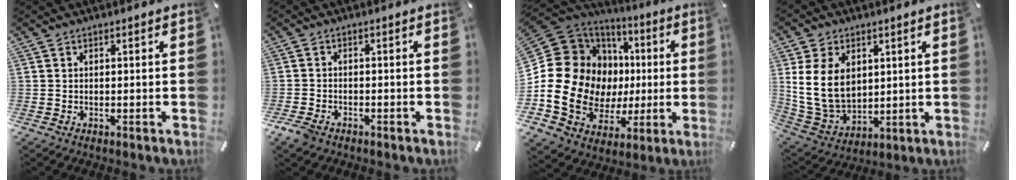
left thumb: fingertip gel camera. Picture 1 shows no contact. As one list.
[{"total": 3.0, "force": [-2.2, 1.6, 1.2], "torque": [-0.039, 0.004, -0.047]}, {"total": 21.5, "force": [-0.1, 17.1, 13.1], "torque": [-0.278, -0.021, 0.026]}, {"total": 13.1, "force": [3.2, 10.2, 7.5], "torque": [-0.164, -0.007, 0.061]}]